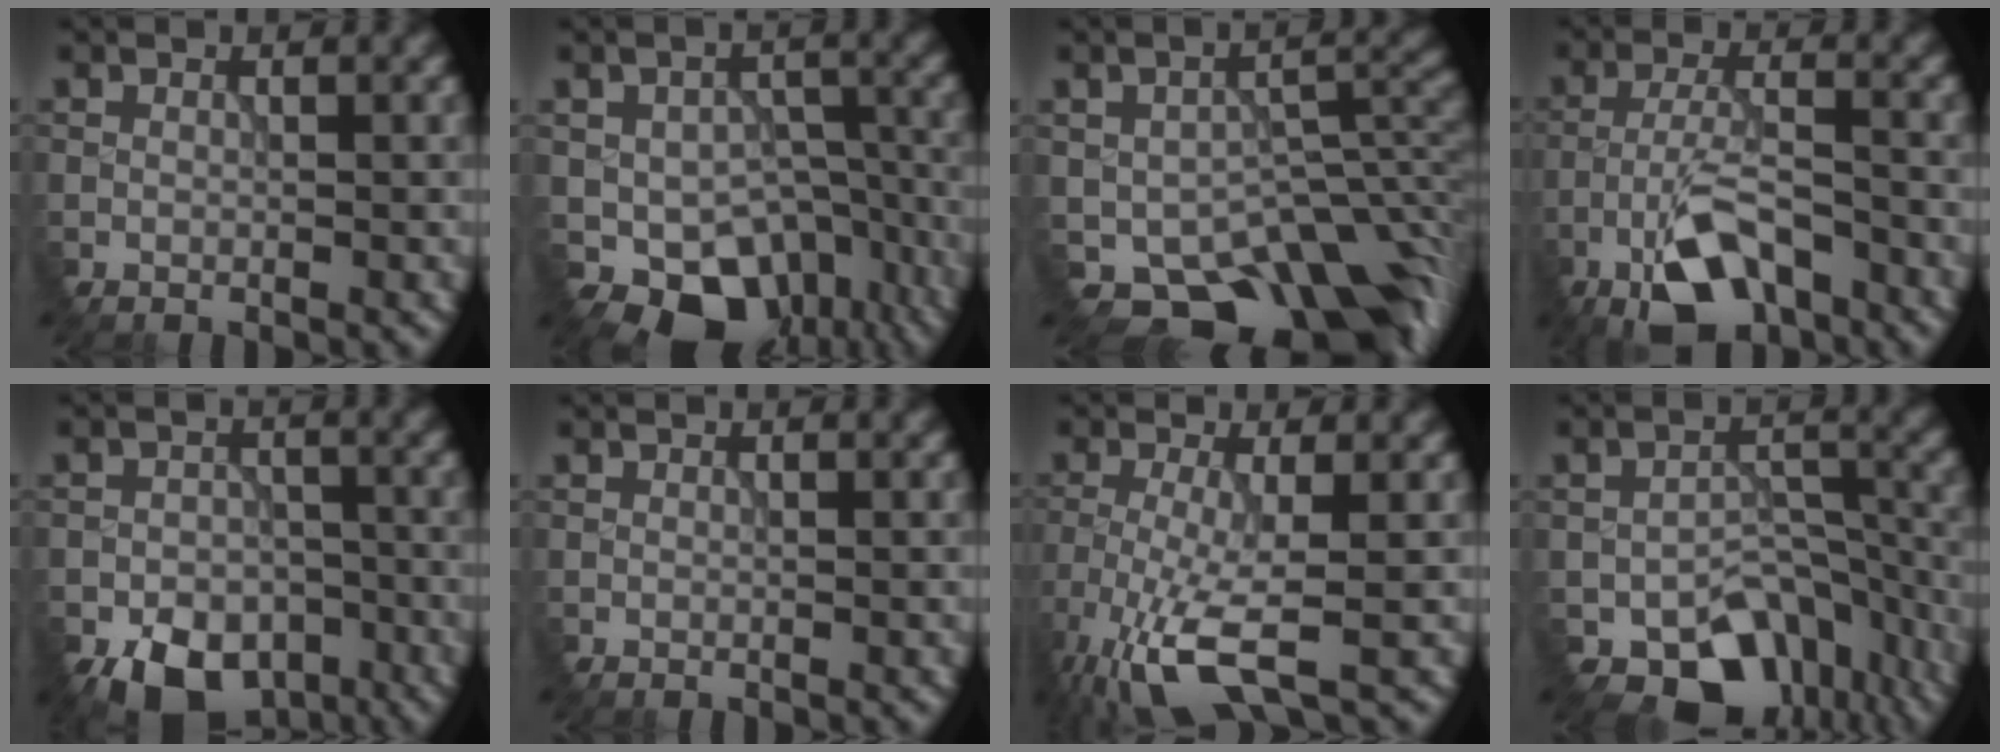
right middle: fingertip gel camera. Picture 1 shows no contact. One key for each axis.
{"total": 8.4, "fx": -4.3, "fy": 5.7, "fz": 4.5, "tx": -0.062, "ty": -0.031, "tz": -0.048}
{"total": 10.2, "fx": -6.1, "fy": 5.9, "fz": 5.7, "tx": -0.068, "ty": -0.022, "tz": -0.088}
{"total": 6.1, "fx": -4.2, "fy": 1.9, "fz": 3.9, "tx": -0.069, "ty": 0.003, "tz": -0.084}
{"total": 7.3, "fx": -4.7, "fy": 4.4, "fz": 3.3, "tx": -0.053, "ty": -0.024, "tz": -0.070}
{"total": 0.0}
{"total": 6.4, "fx": -3.8, "fy": 1.3, "fz": 5.0, "tx": -0.115, "ty": -0.016, "tz": -0.077}
{"total": 8.4, "fx": -5.4, "fy": 5.1, "fz": 3.8, "tx": -0.039, "ty": -0.030, "tz": -0.074}